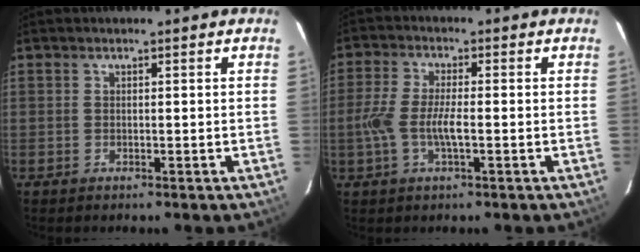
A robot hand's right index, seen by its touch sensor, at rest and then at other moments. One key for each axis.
{"total": 7.5, "fx": -1.8, "fy": 1.9, "fz": 7.0, "tx": -0.148, "ty": -0.001, "tz": -0.036}